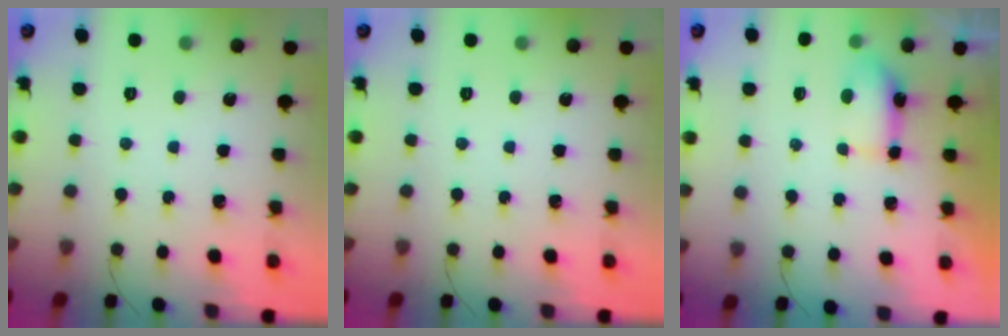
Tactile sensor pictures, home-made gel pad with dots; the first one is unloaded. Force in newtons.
{"total": 0.0}
{"total": 9.3, "press": 6.1, "slide": 7.1}